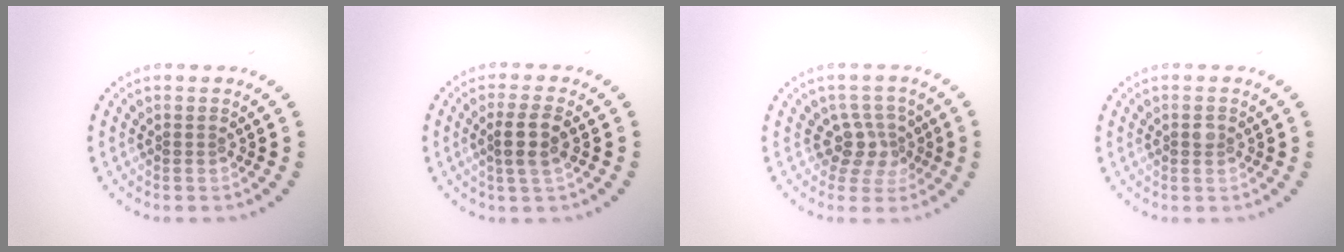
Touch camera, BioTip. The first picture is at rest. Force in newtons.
{"total": 2.6, "press": 2.3, "slide": 1.2}
{"total": 2.7, "press": 2.1, "slide": 1.6}
{"total": 1.0, "press": 1.0, "slide": 0.1}